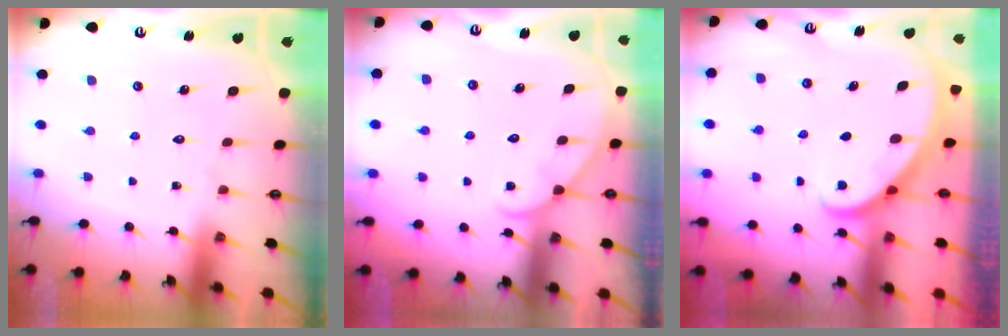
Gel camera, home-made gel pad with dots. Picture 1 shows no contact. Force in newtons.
{"total": 3.9, "press": 3.9, "slide": 0.4}
{"total": 2.8, "press": 2.8, "slide": 0.2}